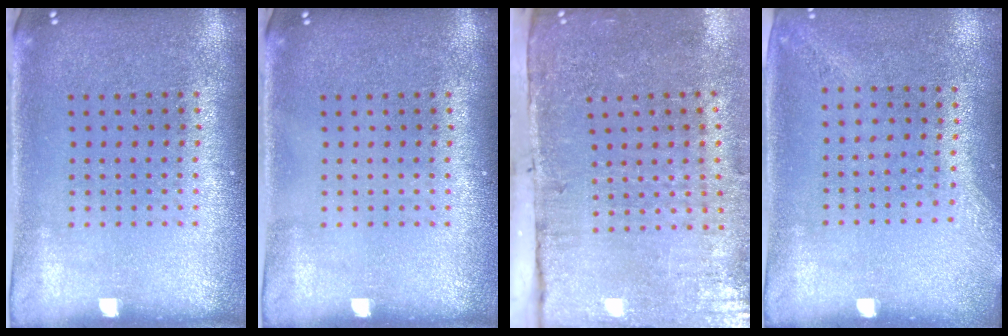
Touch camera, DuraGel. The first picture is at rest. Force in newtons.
{"total": 0.0}
{"total": 4.7, "press": 3.7, "slide": 2.9}
{"total": 1.4, "press": 1.0, "slide": 1.0}